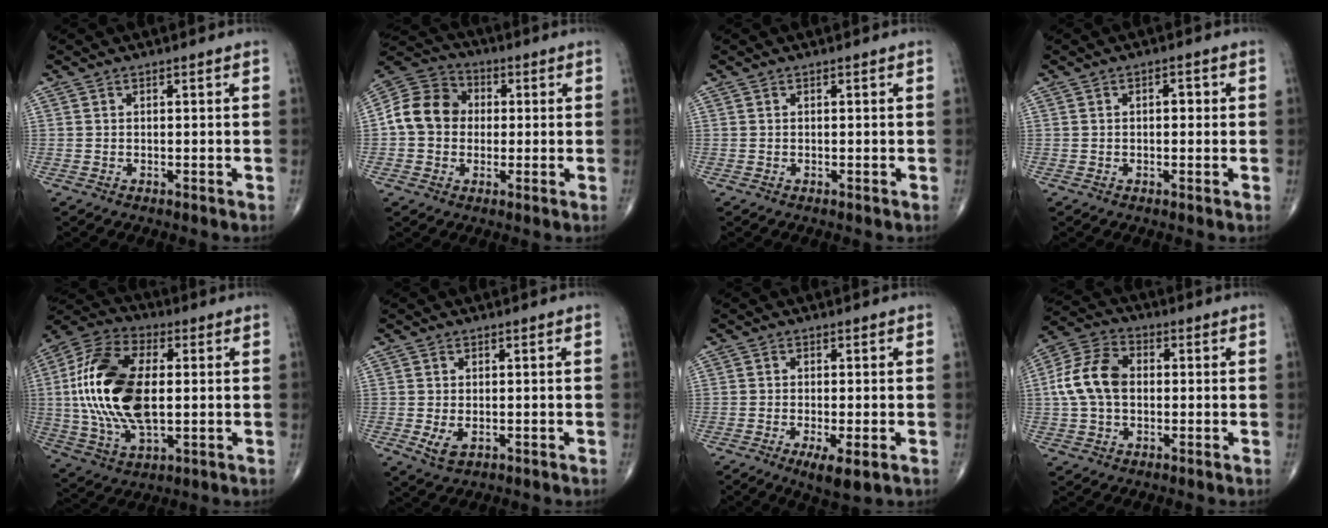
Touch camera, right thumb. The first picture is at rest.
{"total": 11.1, "force": [0.3, 9.4, 6.0], "torque": [-0.093, 0.029, -0.006]}
{"total": 0.0}
{"total": 2.0, "force": [0.3, 1.1, 1.6], "torque": [-0.015, 0.004, -0.001]}
{"total": 21.3, "force": [1.2, 11.1, 18.1], "torque": [-0.378, 0.002, 0.018]}
{"total": 3.2, "force": [-0.6, 1.9, 2.5], "torque": [-0.047, -0.008, -0.005]}
{"total": 5.2, "force": [-2.1, 1.4, 4.6], "torque": [-0.079, -0.013, -0.034]}
{"total": 10.9, "force": [0.4, 7.4, 7.9], "torque": [-0.155, 0.028, 0.000]}